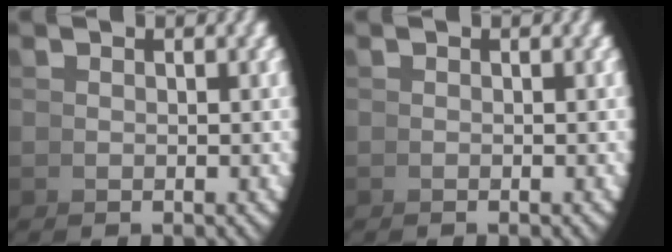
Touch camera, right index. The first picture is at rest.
{"total": 0.0}